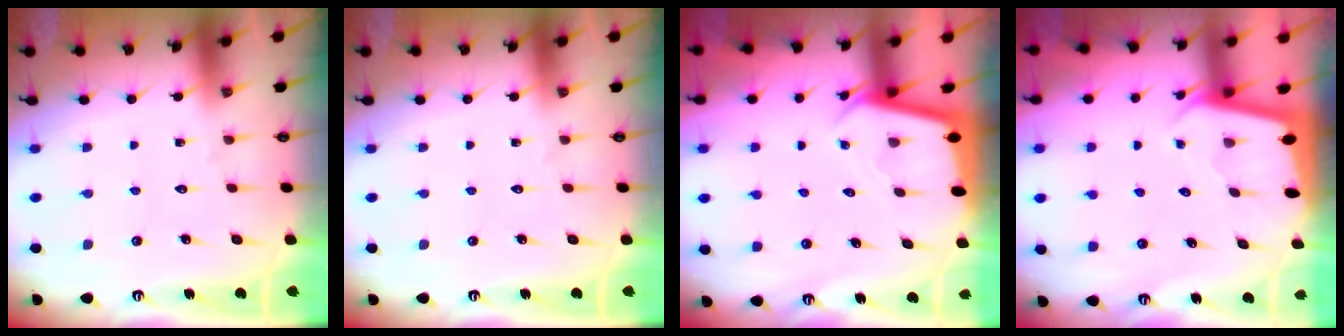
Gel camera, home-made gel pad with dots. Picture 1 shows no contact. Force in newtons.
{"total": 0.0}
{"total": 2.3, "press": 2.3, "slide": 0.1}
{"total": 1.8, "press": 1.8, "slide": 0.1}